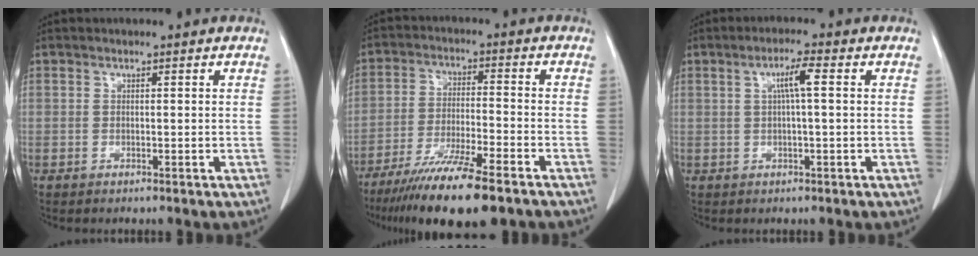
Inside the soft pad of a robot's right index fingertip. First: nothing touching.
{"total": 14.2, "force": [-10.5, 1.0, 9.6], "torque": [-0.172, -0.038, -0.176]}
{"total": 3.7, "force": [0.8, 0.2, 3.6], "torque": [-0.066, 0.009, 0.014]}